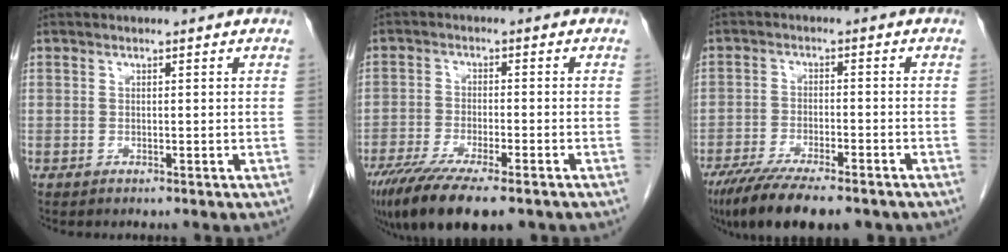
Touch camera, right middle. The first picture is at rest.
{"total": 14.1, "force": [-10.2, 3.1, 9.2], "torque": [-0.164, -0.031, -0.162]}
{"total": 13.3, "force": [-10.2, 3.0, 8.0], "torque": [-0.135, -0.026, -0.160]}